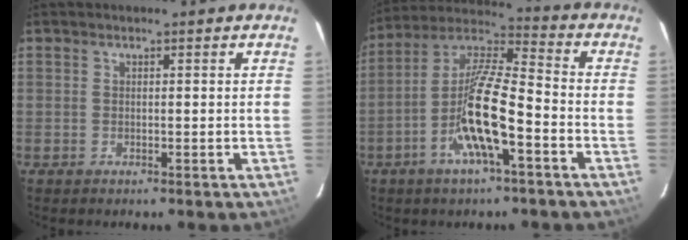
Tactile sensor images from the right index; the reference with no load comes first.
{"total": 13.6, "force": [-5.6, 2.5, 12.1], "torque": [-0.243, -0.002, -0.111]}